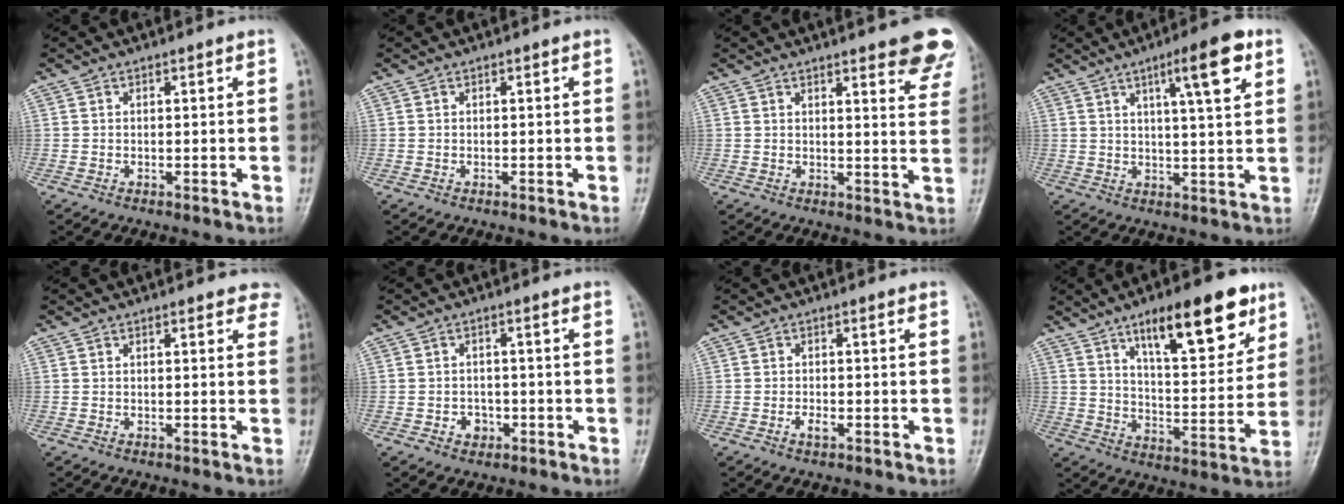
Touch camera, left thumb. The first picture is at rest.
{"total": 0.0}
{"total": 12.3, "force": [8.5, 3.0, 8.4], "torque": [-0.070, -0.038, 0.087]}
{"total": 10.0, "force": [4.7, 1.6, 8.7], "torque": [-0.127, -0.015, 0.069]}
{"total": 2.9, "force": [2.2, 1.3, 1.3], "torque": [0.007, -0.004, 0.014]}
{"total": 2.9, "force": [-1.1, 2.4, 1.2], "torque": [-0.004, 0.009, -0.015]}
{"total": 1.6, "force": [-0.6, 0.7, 1.3], "torque": [-0.021, 0.003, -0.010]}
{"total": 18.1, "force": [10.4, 6.2, 13.5], "torque": [-0.162, -0.048, 0.165]}